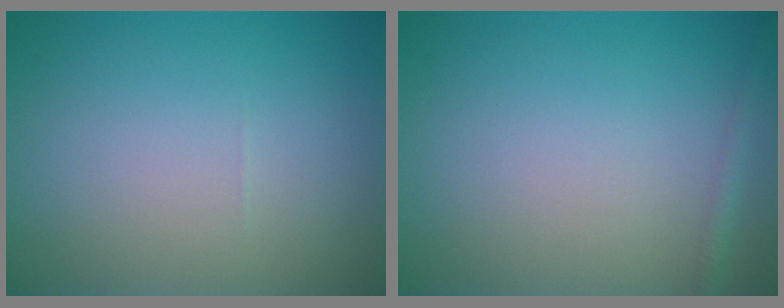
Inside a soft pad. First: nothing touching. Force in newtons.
{"total": 0.9, "press": 0.9, "slide": 0.1}